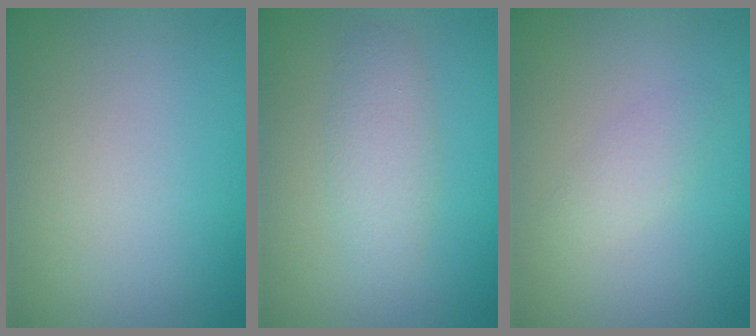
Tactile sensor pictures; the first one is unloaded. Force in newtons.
{"total": 2.4, "press": 2.4, "slide": 0.2}
{"total": 1.4, "press": 1.4, "slide": 0.1}